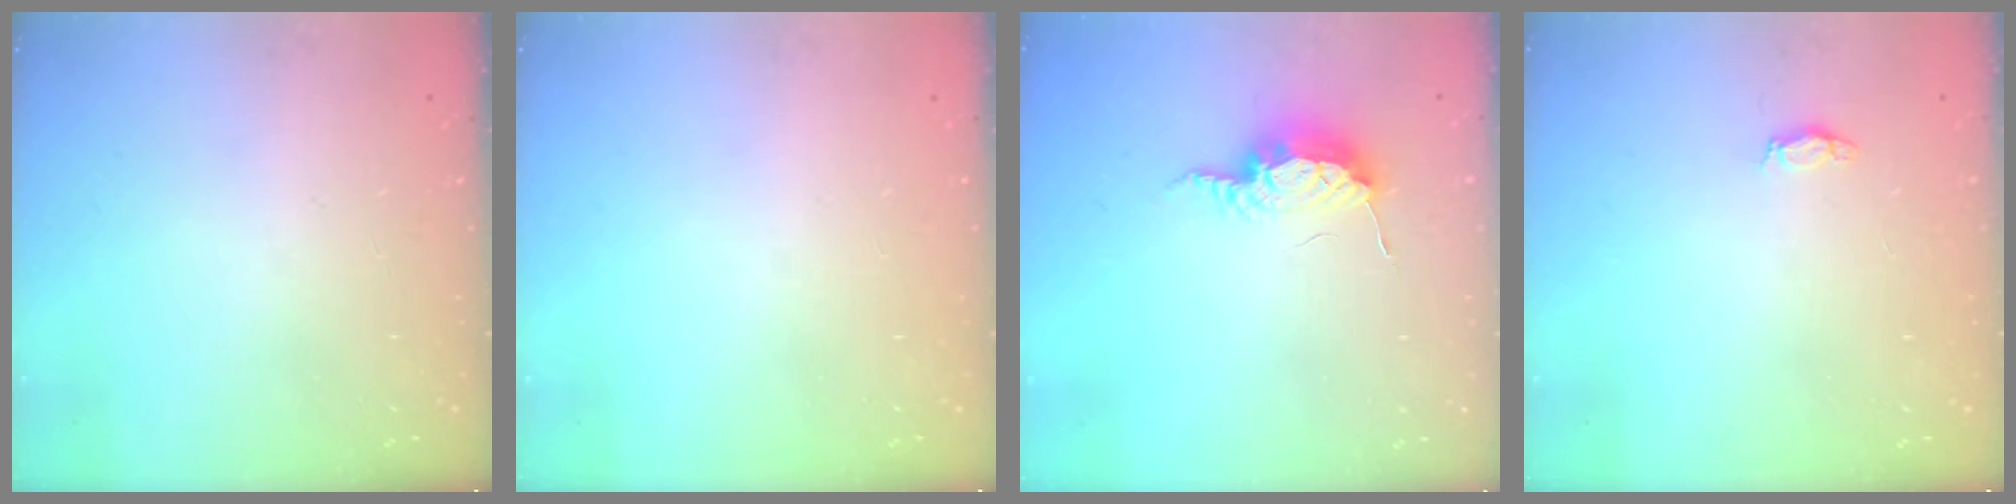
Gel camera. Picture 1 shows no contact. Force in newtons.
{"total": 0.0}
{"total": 8.7, "press": 8.6, "slide": 0.9}
{"total": 2.8, "press": 2.8, "slide": 0.4}